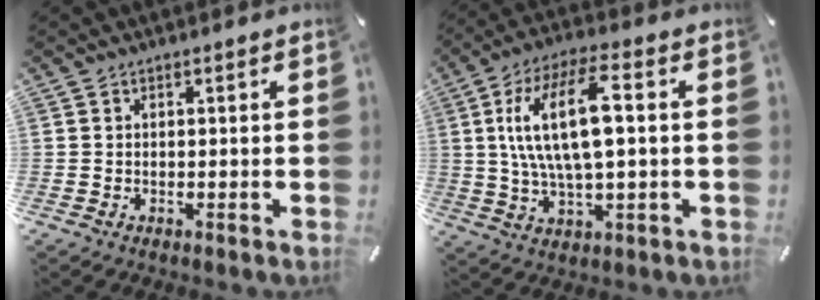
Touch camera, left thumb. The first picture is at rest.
{"total": 16.2, "force": [2.6, 6.4, 14.7], "torque": [-0.302, 0.003, 0.040]}